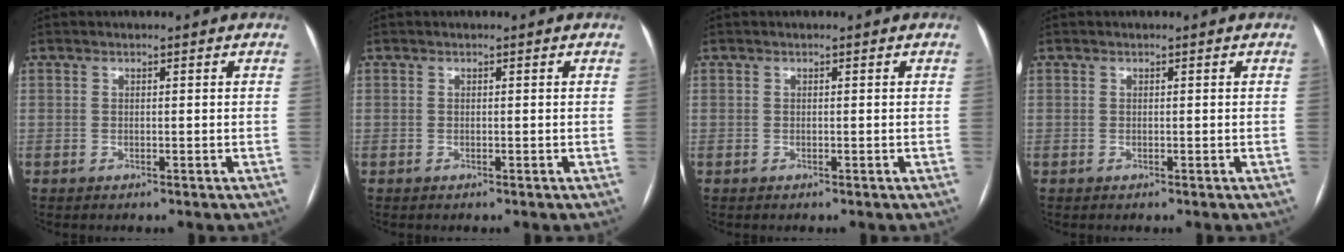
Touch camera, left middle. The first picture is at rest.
{"total": 0.0}
{"total": 0.0}
{"total": 0.0}